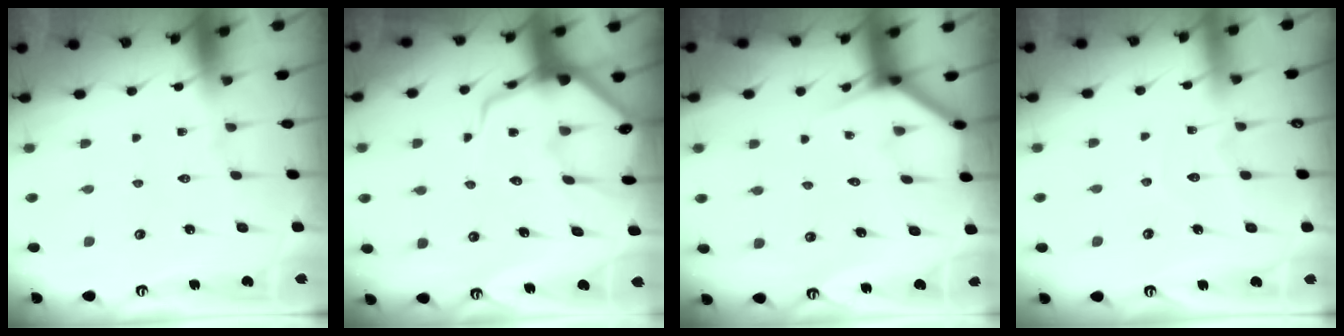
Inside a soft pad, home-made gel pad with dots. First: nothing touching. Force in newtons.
{"total": 8.2, "press": 8.1, "slide": 1.0}
{"total": 3.9, "press": 3.9, "slide": 0.3}
{"total": 4.9, "press": 4.9, "slide": 0.2}